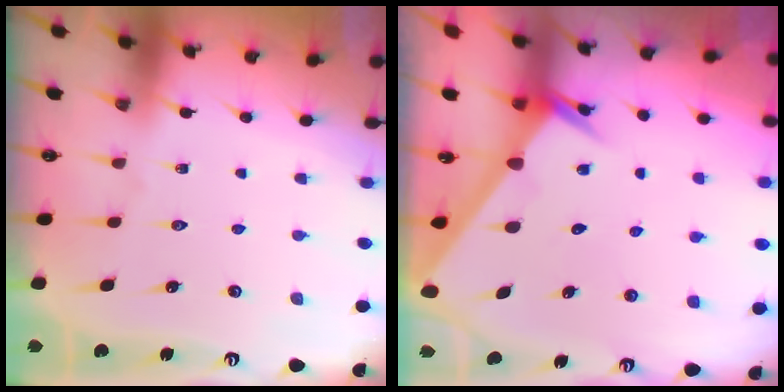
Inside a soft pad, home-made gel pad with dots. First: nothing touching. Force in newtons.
{"total": 2.6, "press": 2.6, "slide": 0.0}